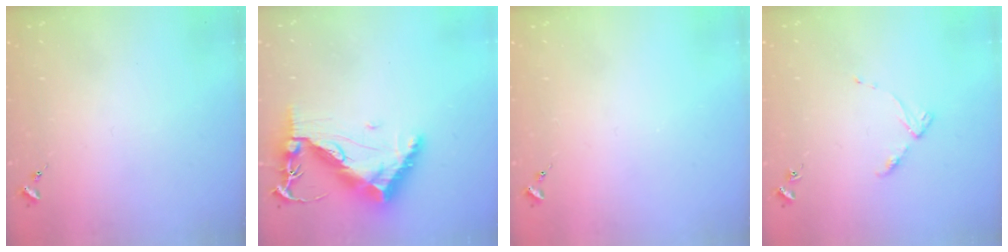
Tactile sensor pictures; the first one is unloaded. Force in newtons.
{"total": 12.4, "press": 12.3, "slide": 1.4}
{"total": 0.0}
{"total": 3.8, "press": 3.8, "slide": 0.5}